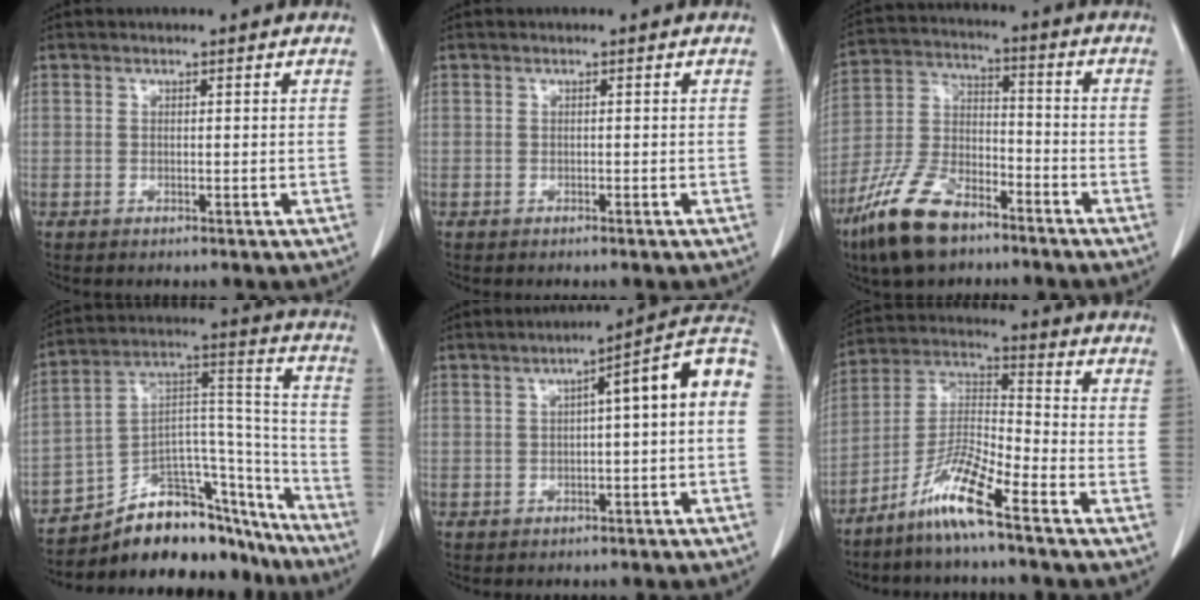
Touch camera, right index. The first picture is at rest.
{"total": 0.0}
{"total": 13.3, "force": [-9.1, 5.5, 8.0], "torque": [-0.171, -0.006, -0.178]}
{"total": 21.4, "force": [-18.3, 7.7, 8.1], "torque": [-0.107, 0.063, -0.282]}
{"total": 9.5, "force": [0.5, 1.2, 9.4], "torque": [-0.129, 0.038, 0.001]}
{"total": 9.9, "force": [-6.9, 0.3, 7.1], "torque": [-0.146, -0.008, -0.138]}